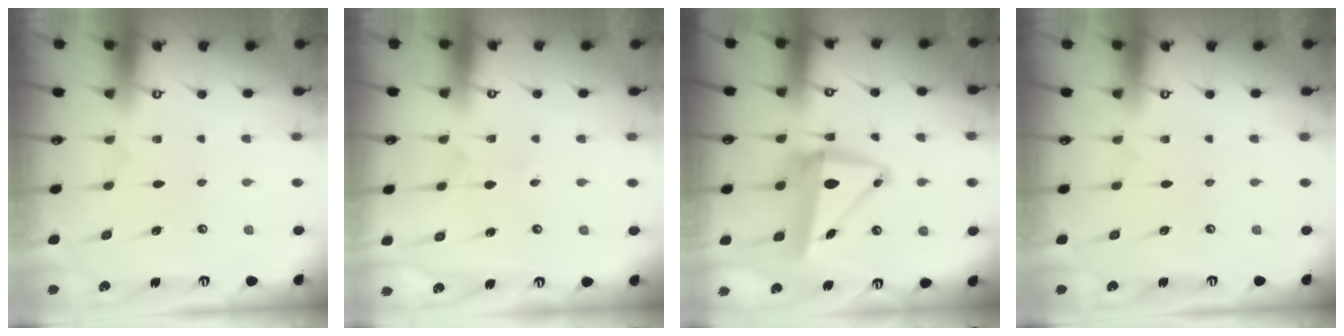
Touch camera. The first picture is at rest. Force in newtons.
{"total": 2.8, "press": 2.8, "slide": 0.3}
{"total": 9.4, "press": 9.1, "slide": 2.4}
{"total": 0.0}